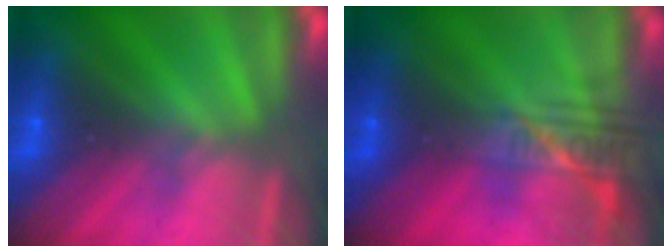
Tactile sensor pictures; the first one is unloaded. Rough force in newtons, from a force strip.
{"total": 2.3}